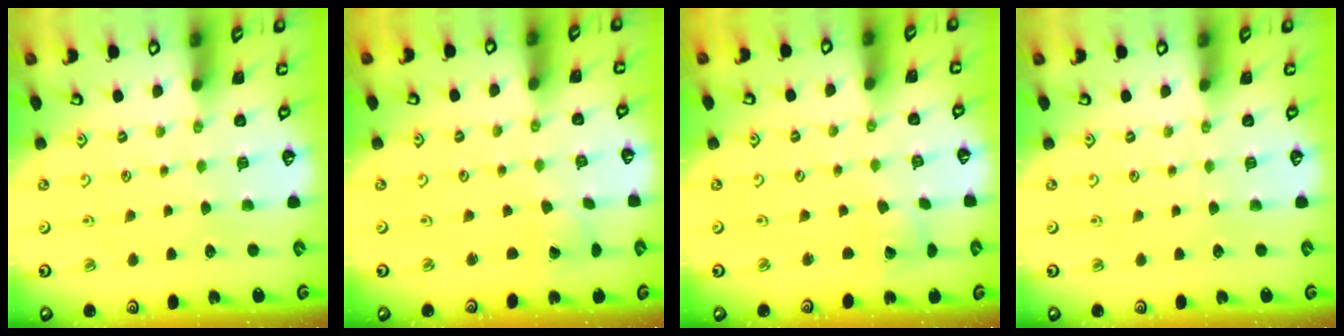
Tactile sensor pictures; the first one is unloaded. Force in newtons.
{"total": 1.7, "press": 1.7, "slide": 0.1}
{"total": 2.0, "press": 2.0, "slide": 0.3}
{"total": 0.0}